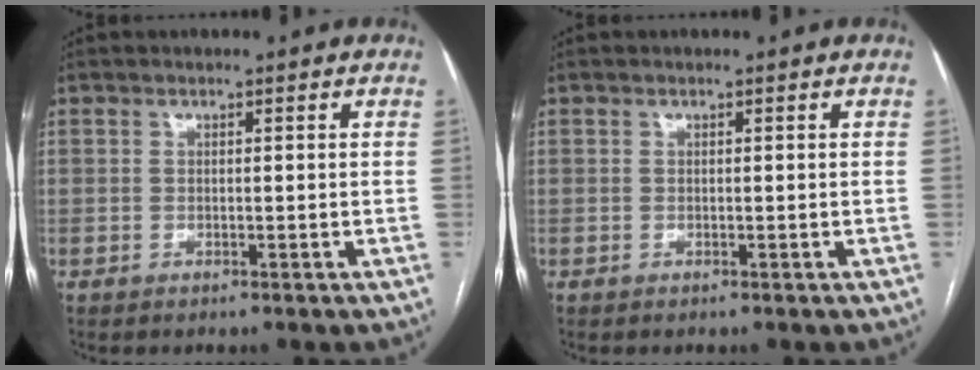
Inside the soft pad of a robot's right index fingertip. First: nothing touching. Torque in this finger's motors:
{"motor_torque": [-0.01, 0.00, 0.00, 0.00]}